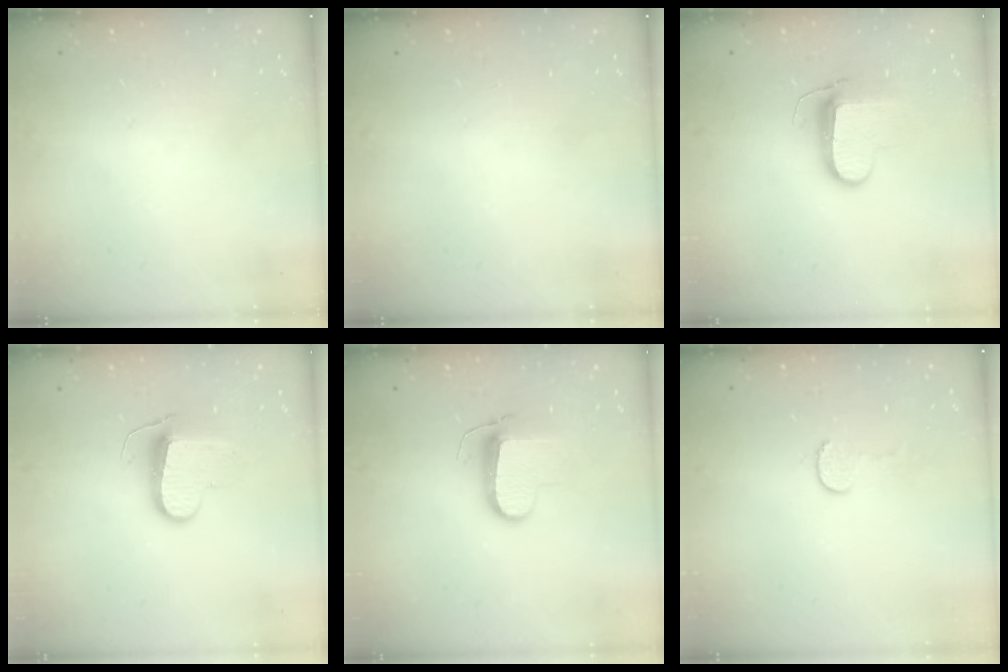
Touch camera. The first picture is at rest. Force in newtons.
{"total": 0.0}
{"total": 9.7, "press": 9.7, "slide": 0.9}
{"total": 9.6, "press": 9.6, "slide": 0.2}
{"total": 9.5, "press": 9.5, "slide": 0.2}
{"total": 4.1, "press": 4.1, "slide": 0.4}